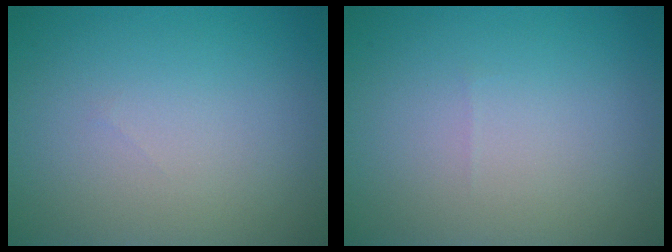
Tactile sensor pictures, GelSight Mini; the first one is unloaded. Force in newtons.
{"total": 0.0}